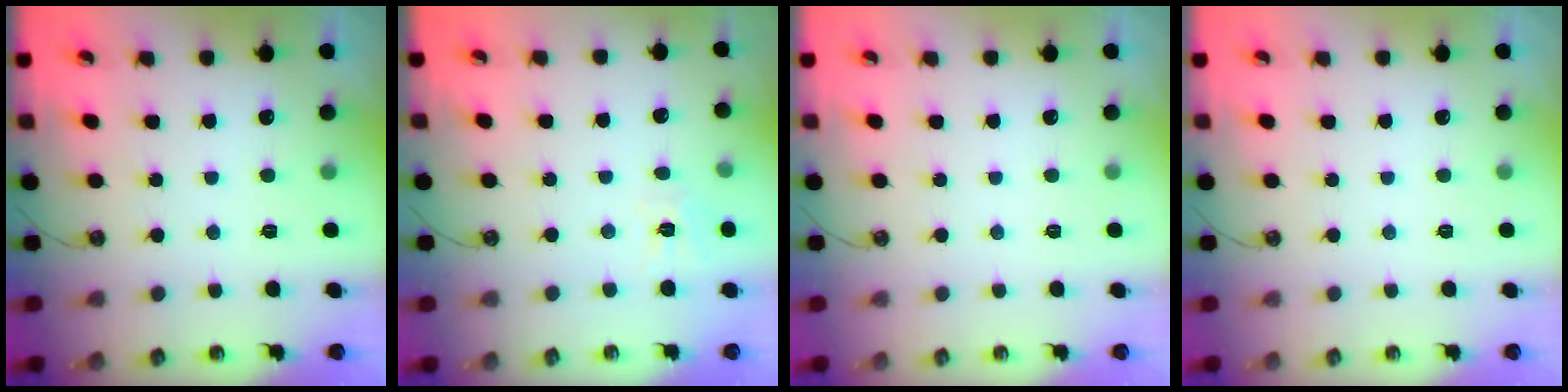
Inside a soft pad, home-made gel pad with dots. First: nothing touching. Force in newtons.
{"total": 7.0, "press": 6.9, "slide": 0.8}
{"total": 0.0}
{"total": 0.0}